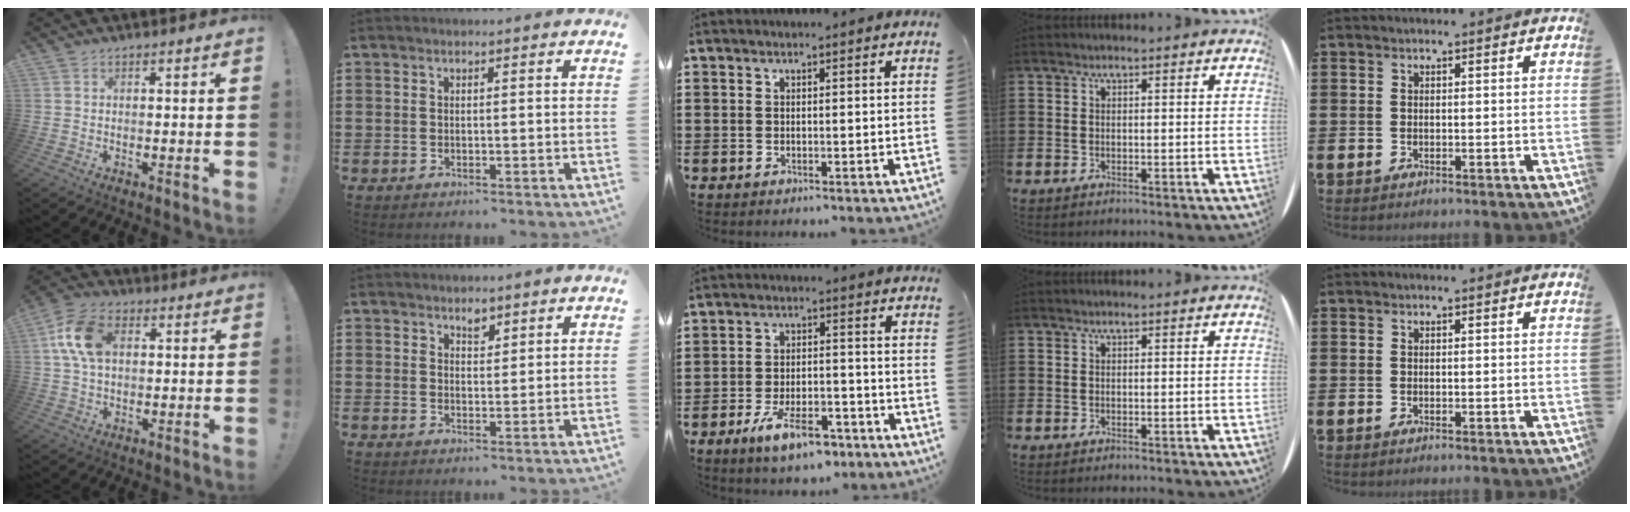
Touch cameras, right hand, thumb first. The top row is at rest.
{"thumb": {"total": 12.4, "force": [2.7, 8.2, 9.0], "torque": [-0.170, 0.012, 0.054]}, "index": {"total": 2.2, "force": [1.7, 1.0, 0.8], "torque": [-0.011, 0.000, 0.030]}, "middle": {"total": 7.9, "force": [-5.4, 2.5, 5.2], "torque": [-0.106, 0.003, -0.099]}}